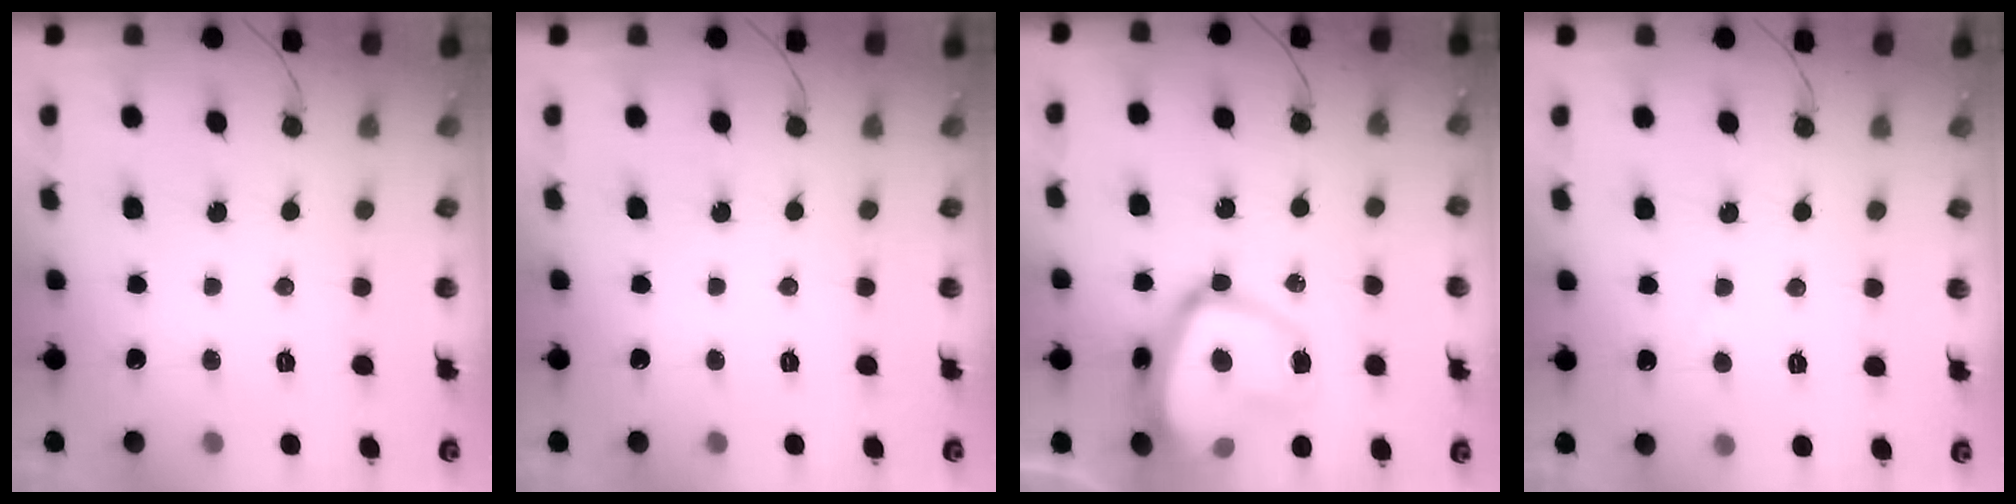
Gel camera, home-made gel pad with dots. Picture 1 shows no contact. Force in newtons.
{"total": 0.0}
{"total": 19.2, "press": 19.1, "slide": 1.5}
{"total": 2.0, "press": 2.0, "slide": 0.2}